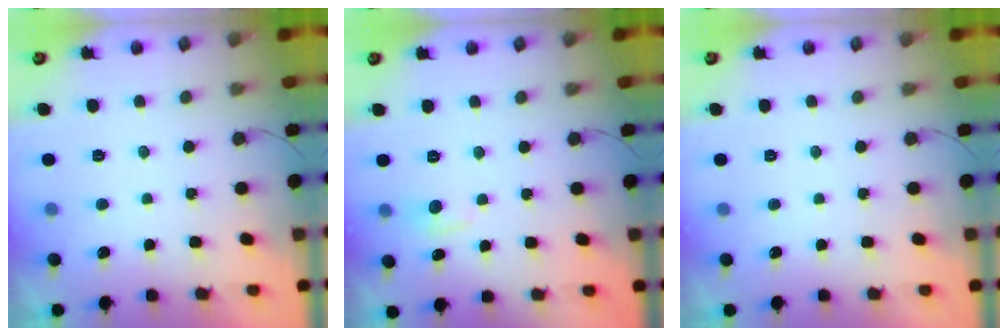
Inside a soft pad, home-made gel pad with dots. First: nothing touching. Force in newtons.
{"total": 5.2, "press": 5.2, "slide": 0.6}
{"total": 0.0}